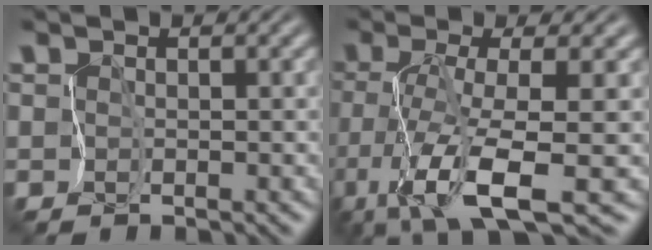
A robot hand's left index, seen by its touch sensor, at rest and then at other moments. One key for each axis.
{"total": 8.0, "fx": -3.6, "fy": 1.0, "fz": 7.0, "tx": -0.143, "ty": -0.009, "tz": -0.067}